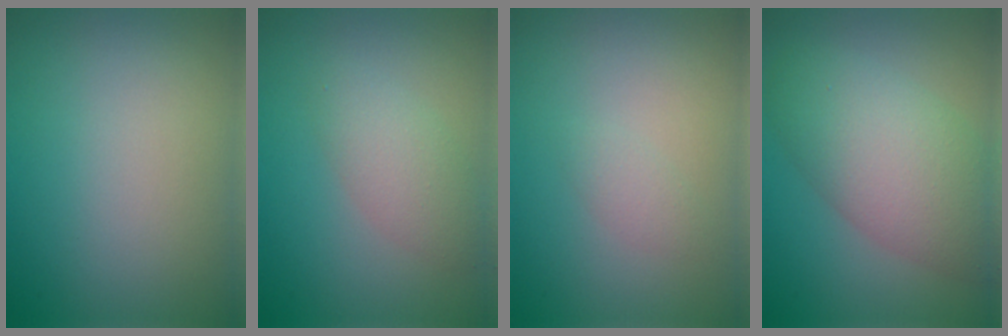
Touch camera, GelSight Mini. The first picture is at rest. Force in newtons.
{"total": 2.9, "press": 2.9, "slide": 0.2}
{"total": 1.0, "press": 1.0, "slide": 0.0}
{"total": 7.3, "press": 7.3, "slide": 0.3}